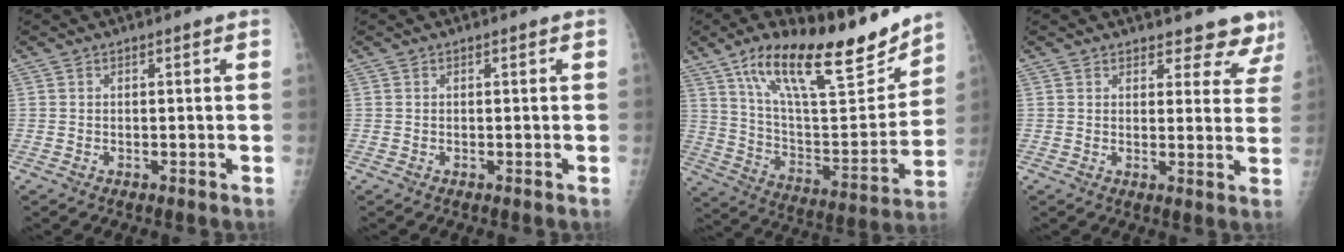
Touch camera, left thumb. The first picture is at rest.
{"total": 0.0}
{"total": 24.6, "force": [17.1, 7.5, 16.0], "torque": [-0.222, -0.063, 0.292]}
{"total": 7.4, "force": [6.7, 2.9, 1.0], "torque": [0.035, -0.035, 0.058]}